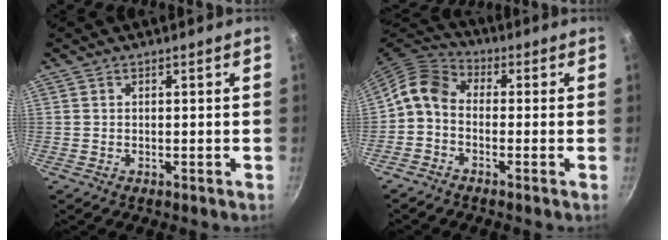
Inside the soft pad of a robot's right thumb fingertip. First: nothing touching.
{"total": 6.8, "force": [-1.6, 4.9, 4.5], "torque": [-0.088, 0.038, -0.051]}